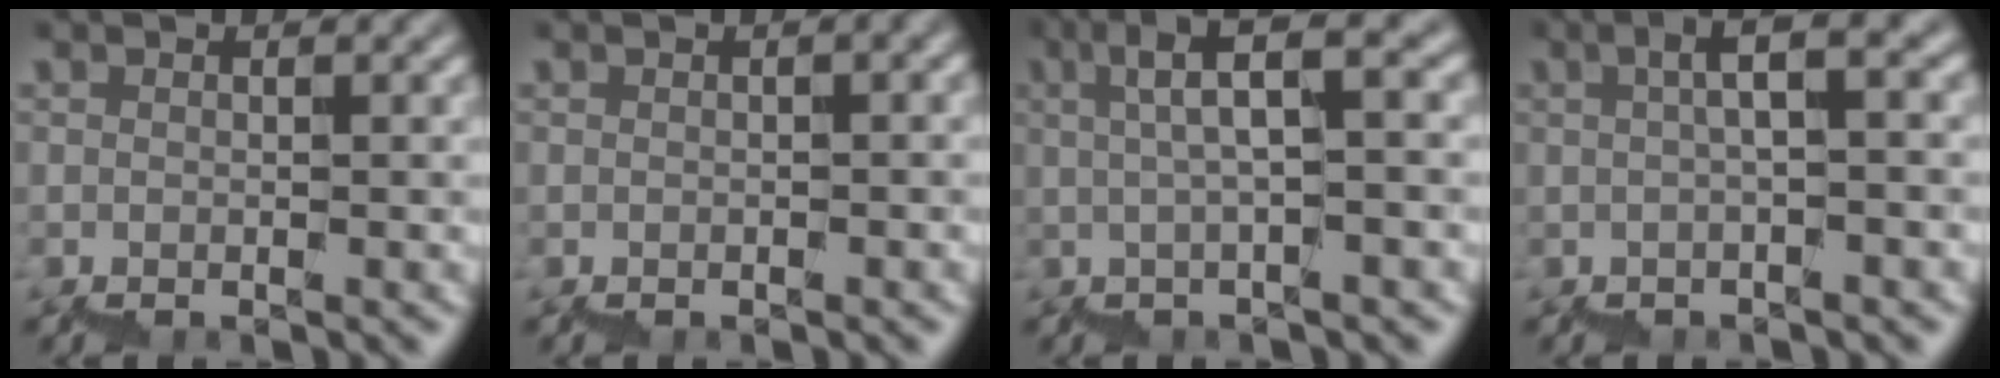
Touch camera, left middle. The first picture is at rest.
{"total": 1.3, "force": [-0.7, 0.4, 1.0], "torque": [-0.017, 0.004, -0.007]}
{"total": 5.4, "force": [1.8, 0.7, 5.1], "torque": [-0.068, 0.026, 0.025]}
{"total": 3.8, "force": [0.2, 0.6, 3.7], "torque": [-0.047, 0.025, -0.005]}